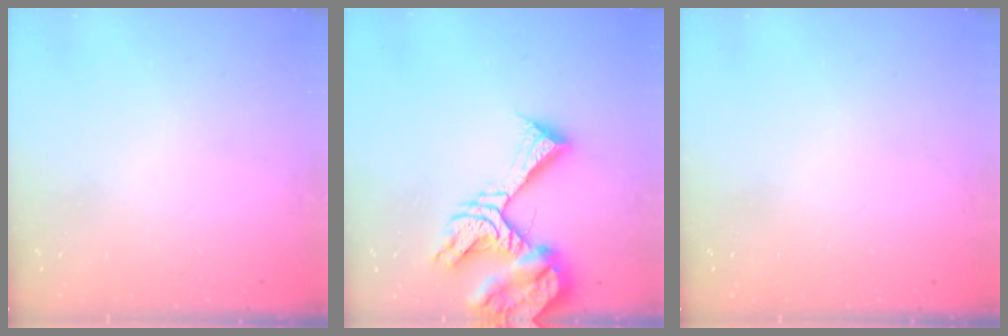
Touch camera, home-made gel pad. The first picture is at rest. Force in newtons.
{"total": 14.8, "press": 14.7, "slide": 1.8}
{"total": 0.0}